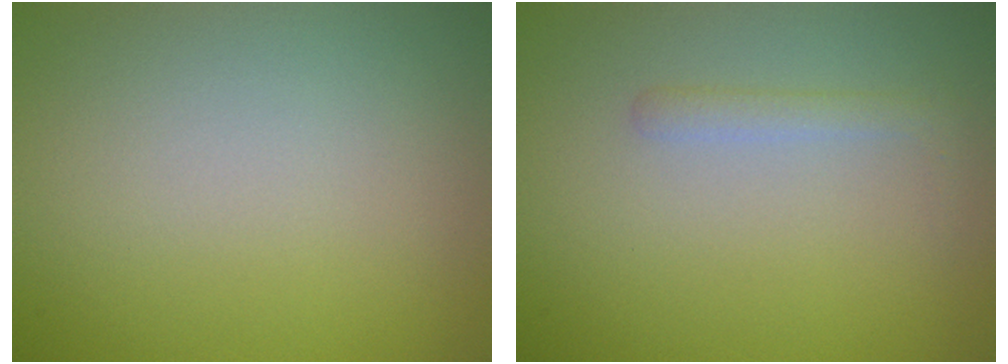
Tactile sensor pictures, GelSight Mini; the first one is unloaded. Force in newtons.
{"total": 1.2, "press": 1.2, "slide": 0.1}